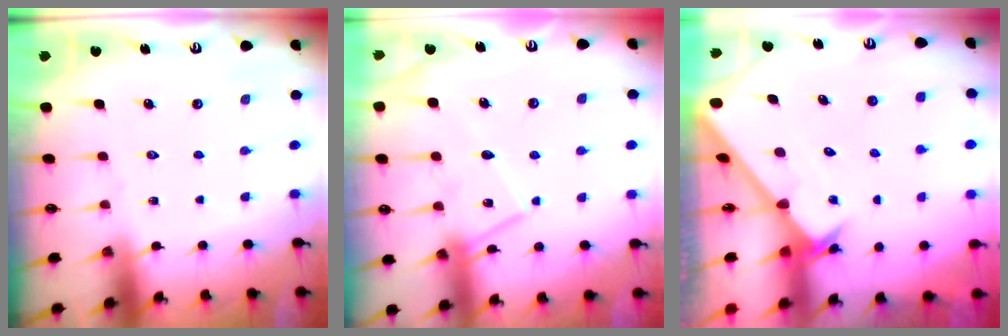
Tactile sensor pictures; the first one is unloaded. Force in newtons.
{"total": 12.8, "press": 12.7, "slide": 1.1}
{"total": 2.5, "press": 2.5, "slide": 0.2}